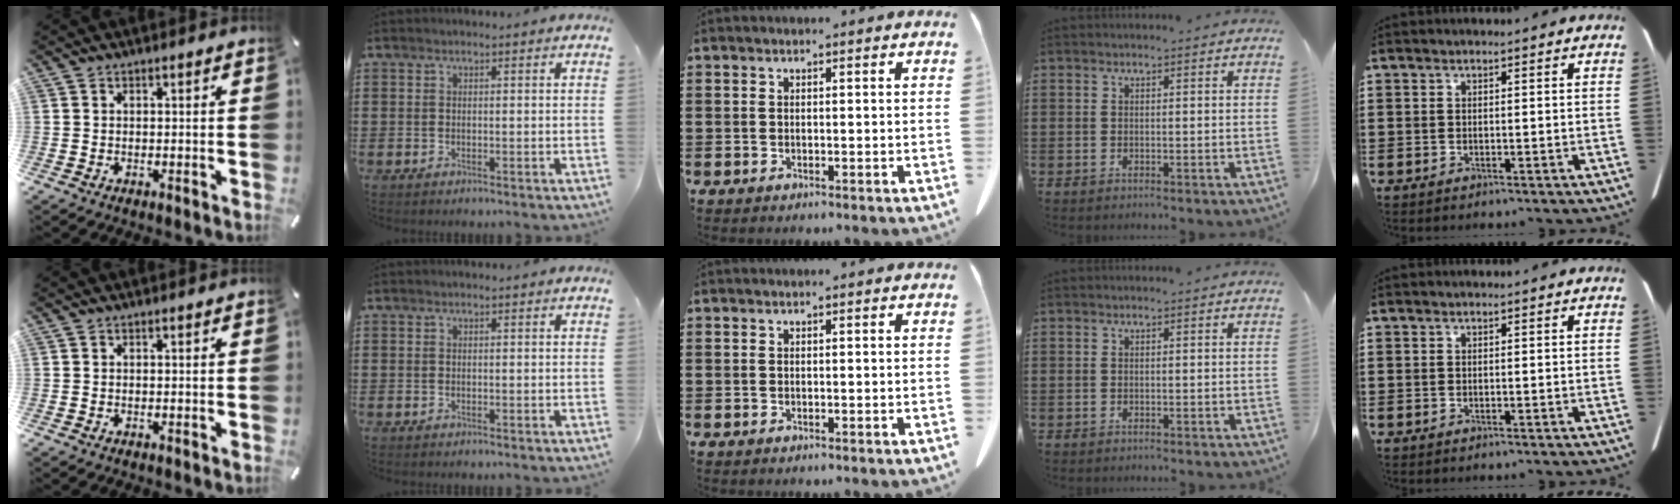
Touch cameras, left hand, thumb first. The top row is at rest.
{}